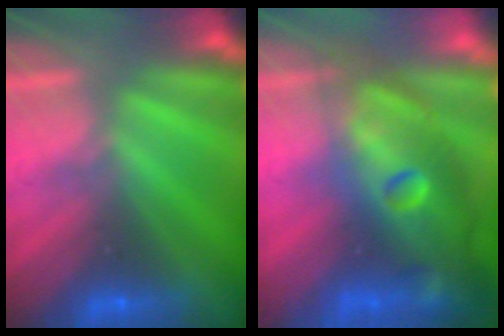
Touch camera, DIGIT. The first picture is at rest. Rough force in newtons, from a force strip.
{"total": 7.5}